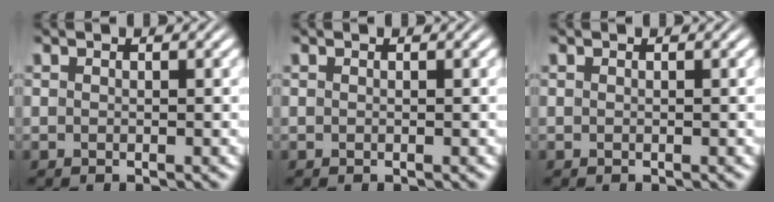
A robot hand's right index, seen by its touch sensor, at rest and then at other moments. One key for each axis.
{"total": 0.0}
{"total": 0.0}